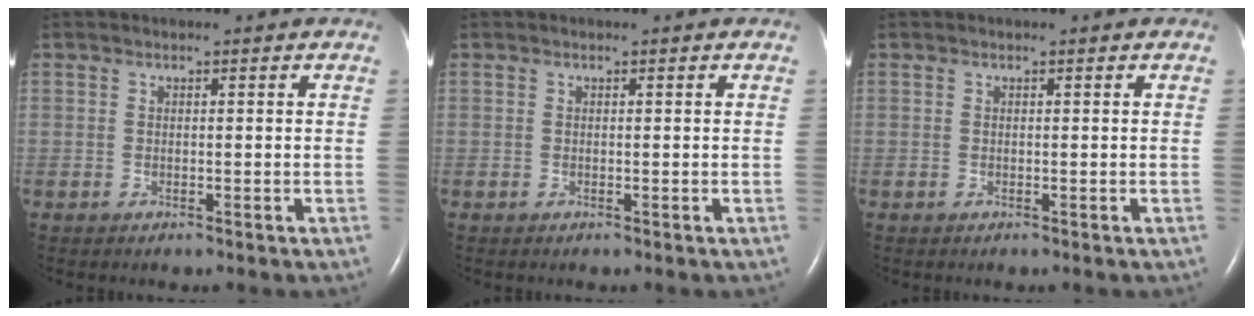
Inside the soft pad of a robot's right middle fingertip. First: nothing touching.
{"total": 0.0}
{"total": 0.0}